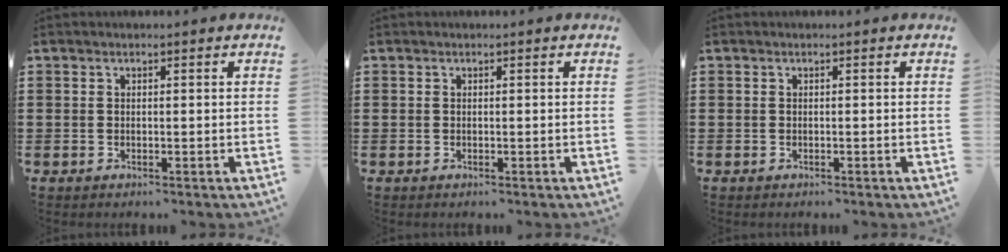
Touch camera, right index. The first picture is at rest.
{"total": 0.0}
{"total": 0.0}